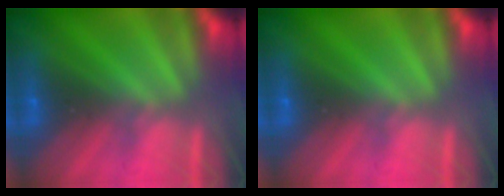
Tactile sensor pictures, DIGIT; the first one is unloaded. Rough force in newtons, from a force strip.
{"total": 0.0}